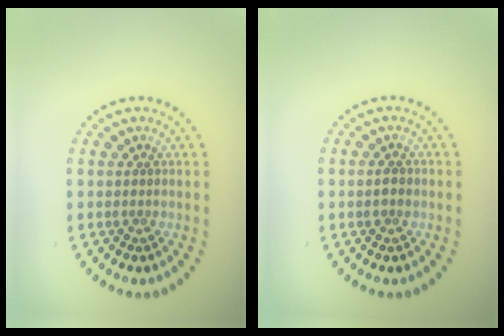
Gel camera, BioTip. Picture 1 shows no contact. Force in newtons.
{"total": 1.2, "press": 1.2, "slide": 0.1}